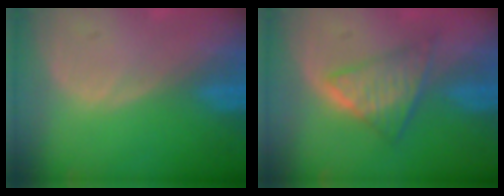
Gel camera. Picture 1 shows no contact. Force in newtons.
{"total": 6.1, "press": 5.7, "slide": 2.0}